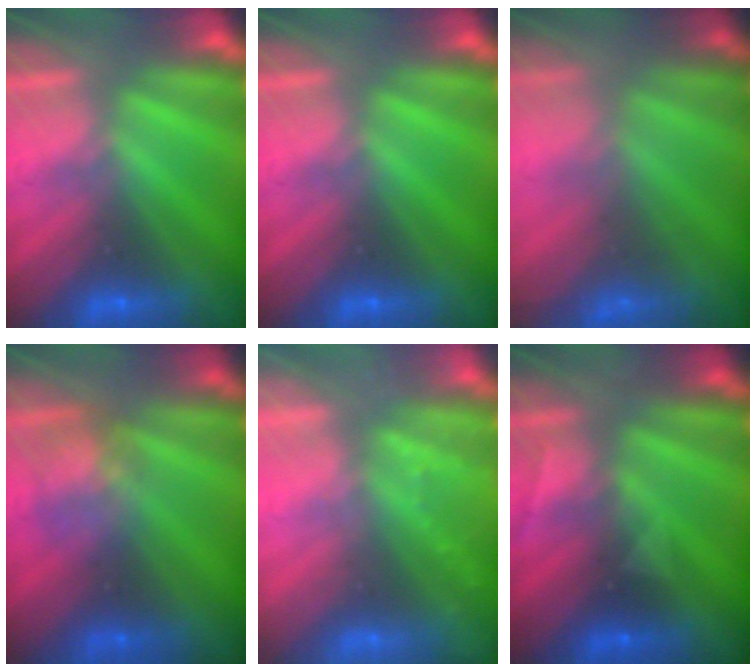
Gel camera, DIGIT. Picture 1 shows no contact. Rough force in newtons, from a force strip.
{"total": 0.0}
{"total": 7.4}
{"total": 2.3}
{"total": 2.2}
{"total": 2.9}